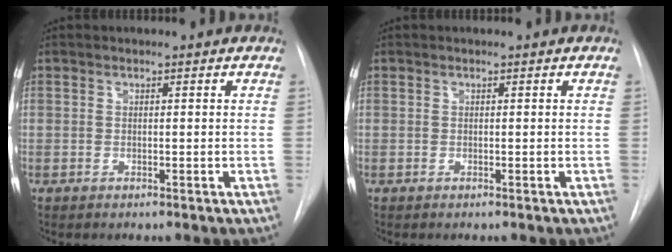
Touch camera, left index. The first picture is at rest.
{"total": 0.0}